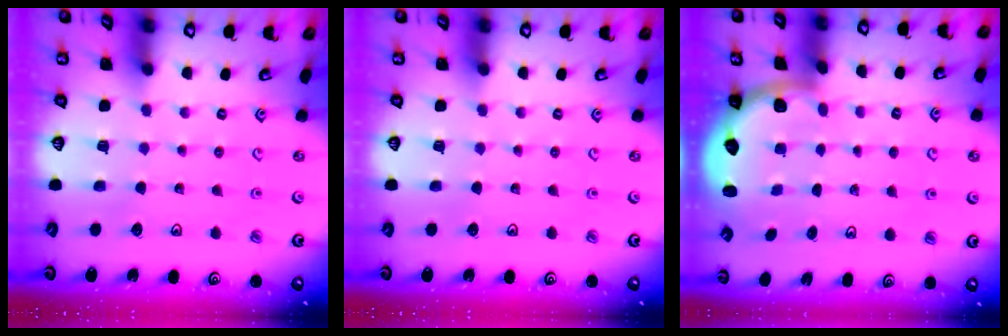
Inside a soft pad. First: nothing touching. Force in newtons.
{"total": 0.0}
{"total": 2.4, "press": 2.1, "slide": 1.2}